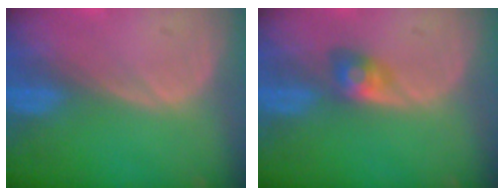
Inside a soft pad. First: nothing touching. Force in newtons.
{"total": 2.9, "press": 2.7, "slide": 1.2}